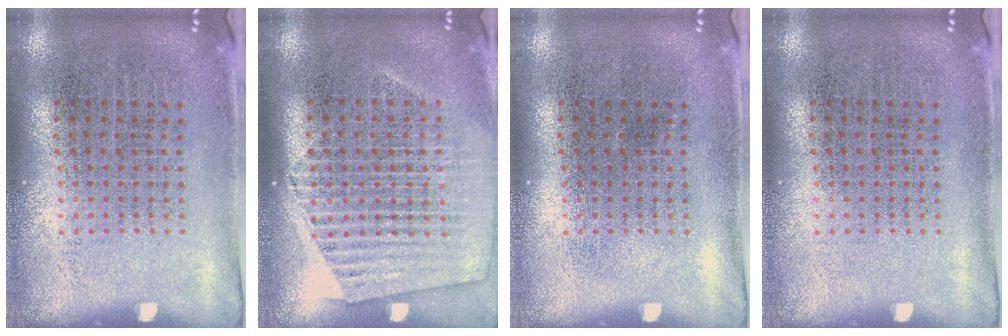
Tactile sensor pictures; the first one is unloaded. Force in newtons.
{"total": 1.4, "press": 1.3, "slide": 0.5}
{"total": 0.0}
{"total": 0.0}